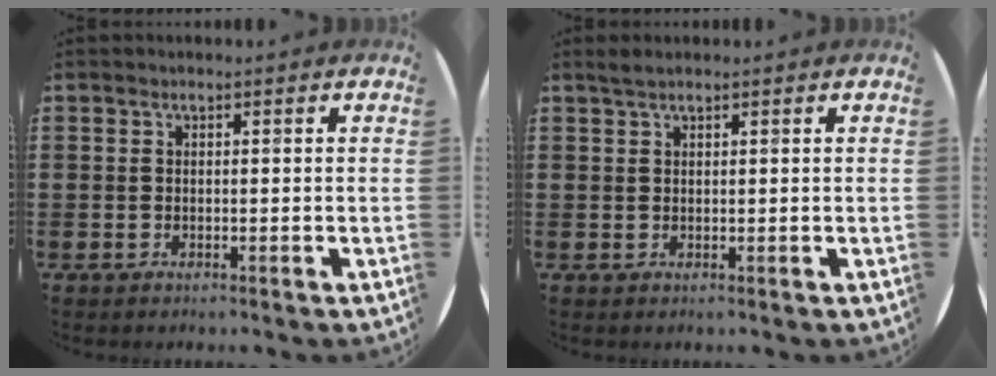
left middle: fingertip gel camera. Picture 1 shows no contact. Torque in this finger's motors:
{"motor_torque": [0.30, -0.27, -0.05, 0.02]}